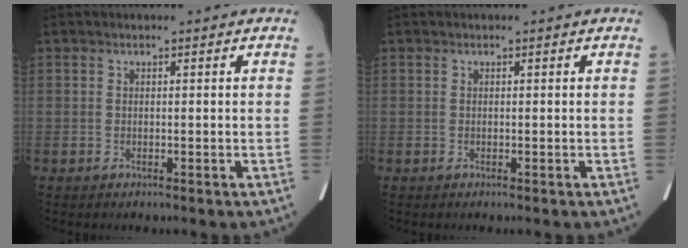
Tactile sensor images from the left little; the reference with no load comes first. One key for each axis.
{"total": 0.0}